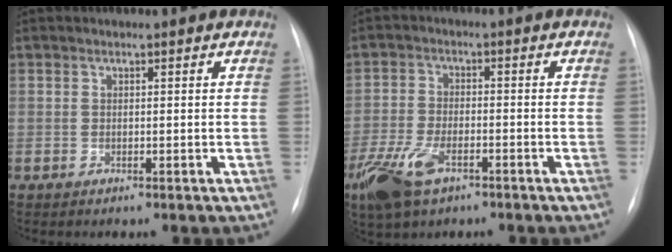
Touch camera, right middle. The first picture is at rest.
{"total": 9.4, "force": [-5.3, 4.3, 6.5], "torque": [-0.141, -0.011, -0.096]}